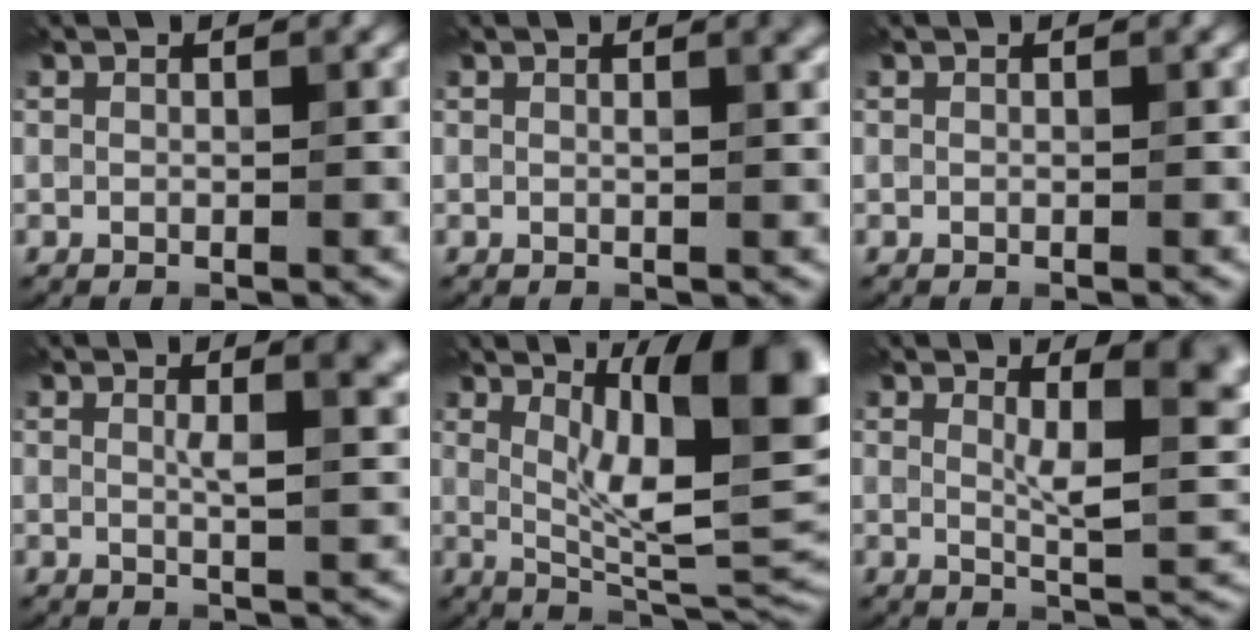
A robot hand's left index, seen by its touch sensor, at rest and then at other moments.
{"total": 1.3, "force": [0.7, 0.3, 1.1], "torque": [-0.005, 0.005, 0.009]}
{"total": 0.0}
{"total": 3.2, "force": [1.4, 0.7, 2.8], "torque": [-0.040, 0.004, 0.020]}
{"total": 11.9, "force": [4.0, 3.2, 10.8], "torque": [-0.140, -0.003, 0.066]}
{"total": 5.9, "force": [2.0, 1.2, 5.4], "torque": [-0.074, -0.003, 0.033]}